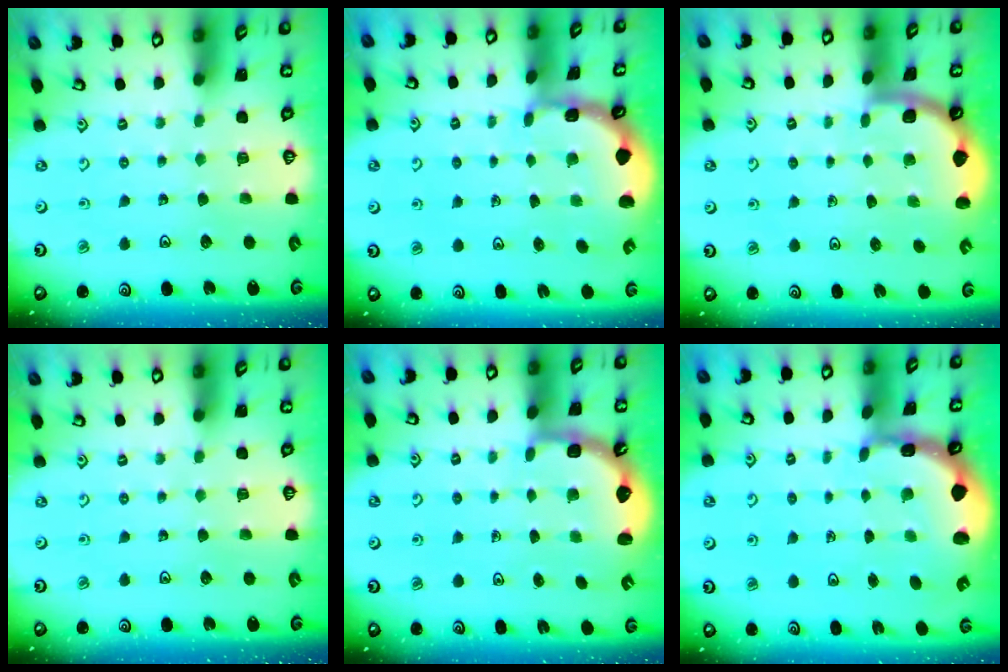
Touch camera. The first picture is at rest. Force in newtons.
{"total": 1.4, "press": 1.4, "slide": 0.1}
{"total": 1.9, "press": 1.9, "slide": 0.0}
{"total": 0.0}
{"total": 2.6, "press": 2.3, "slide": 1.3}
{"total": 2.2, "press": 2.0, "slide": 1.0}